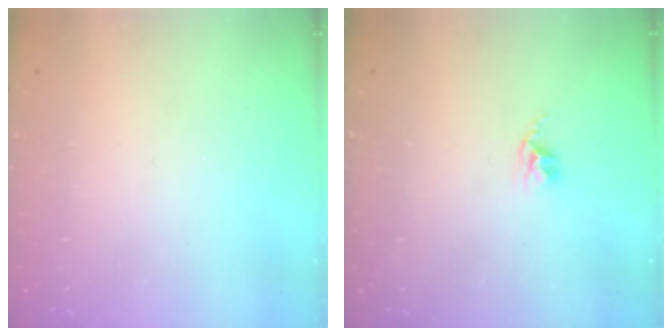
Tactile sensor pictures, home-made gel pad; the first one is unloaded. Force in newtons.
{"total": 2.4, "press": 2.4, "slide": 0.3}